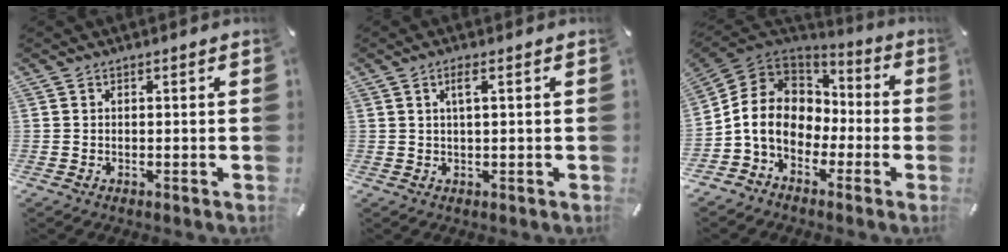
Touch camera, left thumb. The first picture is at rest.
{"total": 2.8, "force": [0.9, 0.6, 2.6], "torque": [-0.054, 0.005, 0.014]}
{"total": 10.5, "force": [-2.6, 9.4, 3.9], "torque": [-0.116, 0.015, -0.048]}